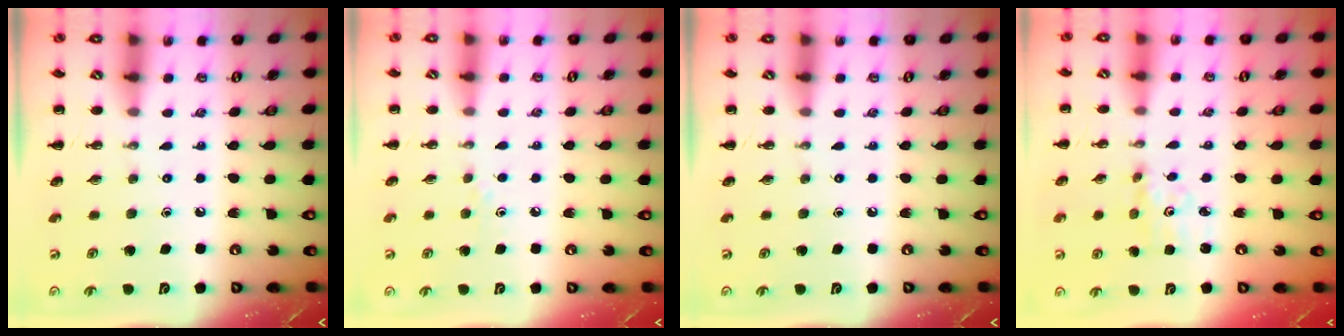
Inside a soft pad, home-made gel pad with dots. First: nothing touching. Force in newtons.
{"total": 2.7, "press": 2.5, "slide": 1.0}
{"total": 0.0}
{"total": 2.9, "press": 2.8, "slide": 0.7}